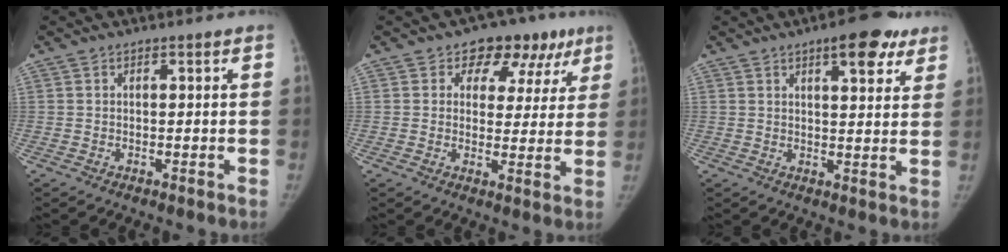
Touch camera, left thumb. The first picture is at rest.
{"total": 10.8, "force": [5.8, 7.9, 4.6], "torque": [0.009, -0.007, 0.065]}
{"total": 9.1, "force": [5.4, 3.4, 6.5], "torque": [-0.058, -0.019, 0.068]}